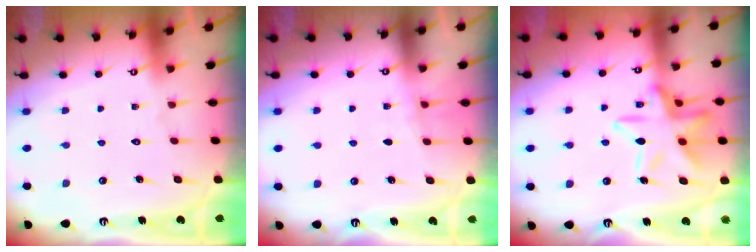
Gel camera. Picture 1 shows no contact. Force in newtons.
{"total": 3.0, "press": 2.9, "slide": 0.4}
{"total": 16.0, "press": 16.0, "slide": 1.2}